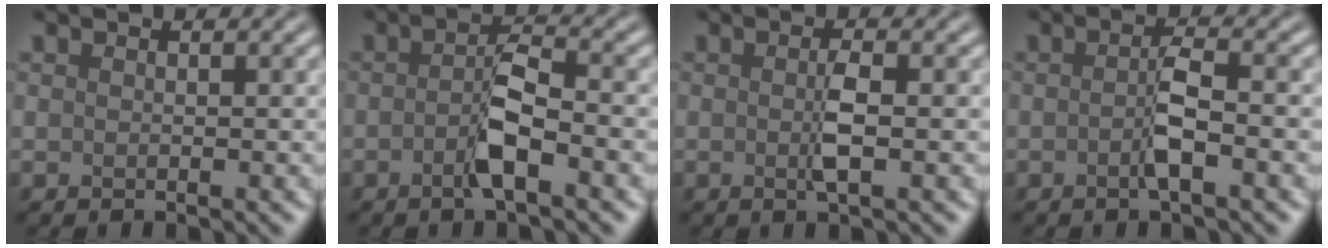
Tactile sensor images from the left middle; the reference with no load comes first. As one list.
[{"total": 3.4, "force": [-1.2, 0.7, 3.1], "torque": [-0.061, 0.006, -0.030]}, {"total": 2.0, "force": [0.0, 0.3, 2.0], "torque": [-0.038, -0.005, -0.004]}, {"total": 2.7, "force": [-0.5, 0.4, 2.6], "torque": [-0.049, 0.002, -0.016]}]